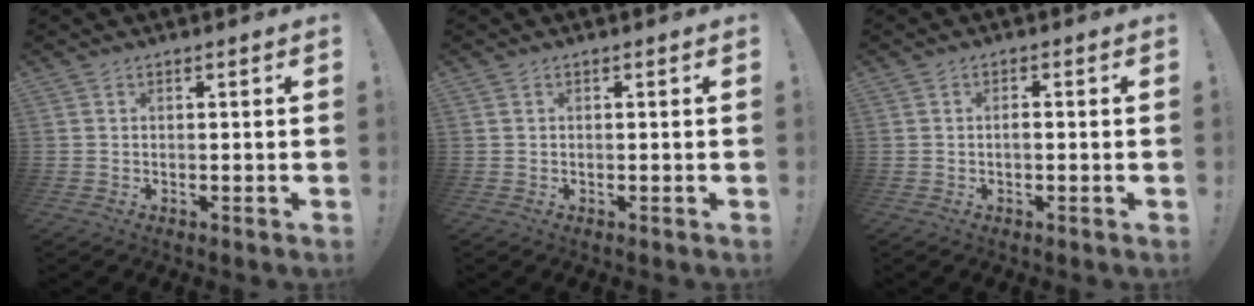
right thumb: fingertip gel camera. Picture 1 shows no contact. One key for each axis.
{"total": 0.0}
{"total": 1.4, "fx": -0.5, "fy": 0.6, "fz": 1.2, "tx": -0.023, "ty": 0.004, "tz": -0.011}